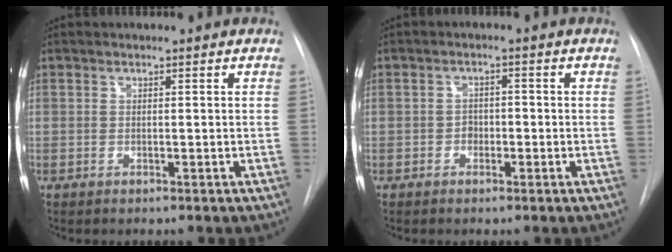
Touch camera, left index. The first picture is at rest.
{"total": 2.1, "force": [-1.5, 1.2, 0.8], "torque": [-0.005, 0.002, -0.024]}